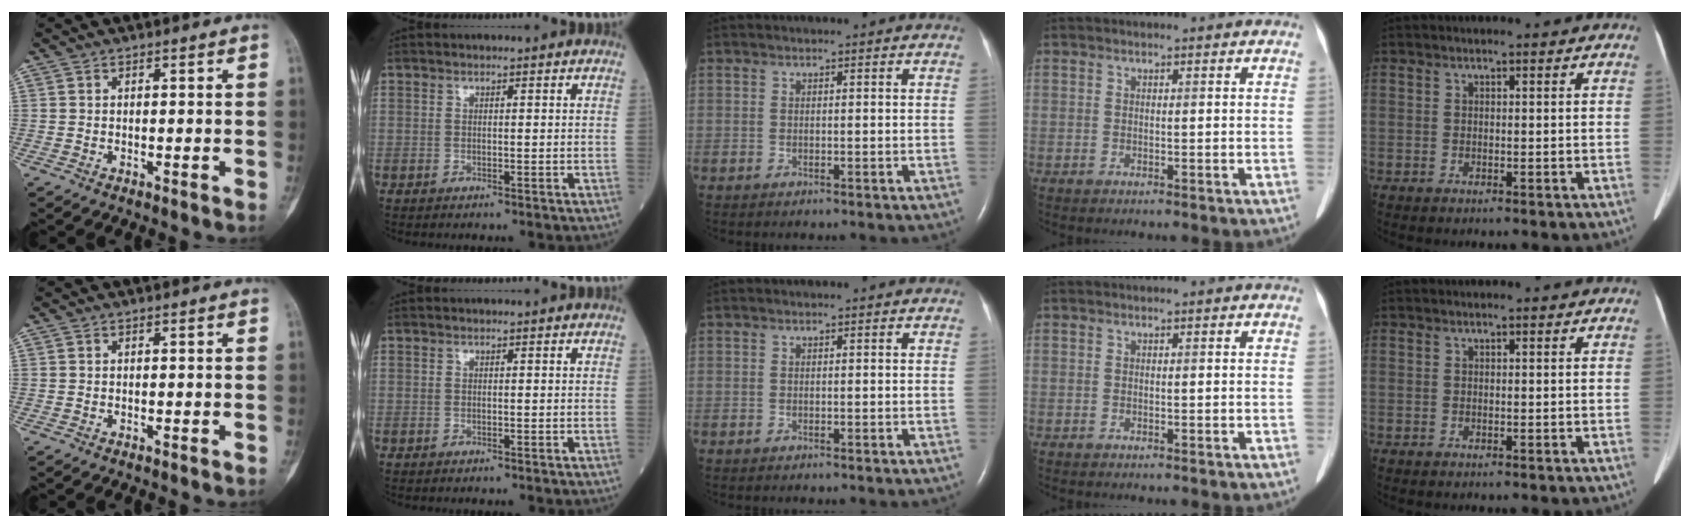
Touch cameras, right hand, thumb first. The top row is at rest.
{}